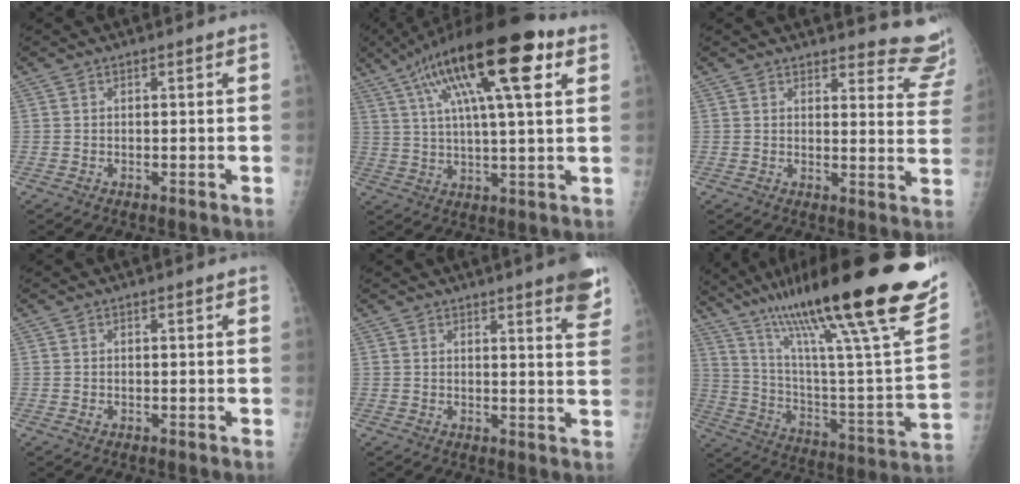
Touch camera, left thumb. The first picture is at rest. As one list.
[{"total": 22.5, "force": [10.0, 5.7, 19.4], "torque": [-0.325, 0.012, 0.160]}, {"total": 11.4, "force": [11.1, 2.1, 1.2], "torque": [0.027, -0.113, 0.095]}, {"total": 0.8, "force": [0.2, 0.4, 0.6], "torque": [-0.007, 0.002, 0.006]}, {"total": 7.7, "force": [5.1, 1.0, 5.6], "torque": [-0.050, -0.023, 0.052]}, {"total": 38.1, "force": [24.1, 5.7, 28.9], "torque": [-0.380, -0.053, 0.384]}]